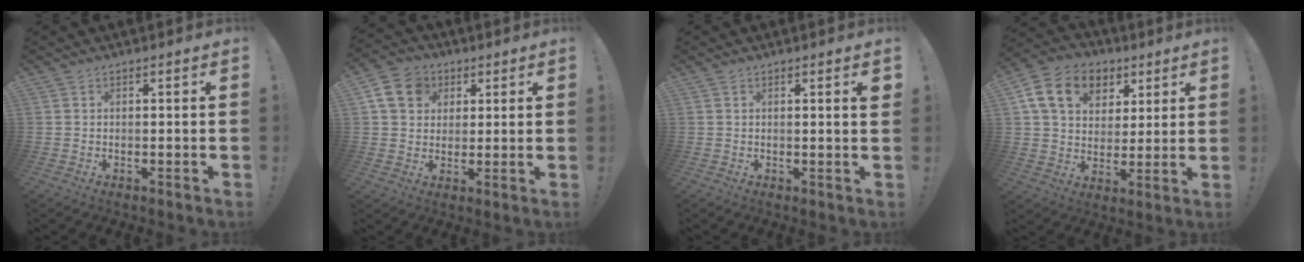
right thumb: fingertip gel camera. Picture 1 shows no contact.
{"total": 11.3, "force": [4.0, 9.4, 4.9], "torque": [-0.072, -0.008, 0.083]}
{"total": 1.7, "force": [0.8, -0.2, 1.5], "torque": [-0.017, -0.004, 0.010]}
{"total": 16.1, "force": [6.9, 11.9, 8.4], "torque": [-0.124, -0.020, 0.131]}